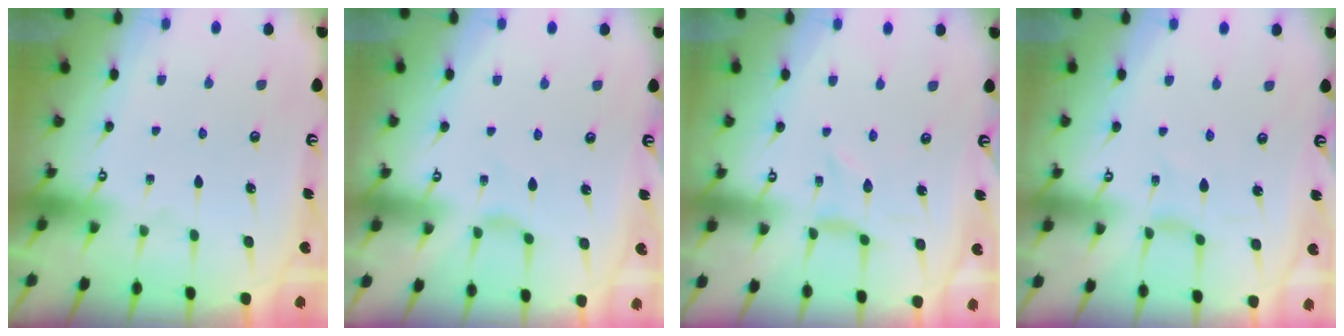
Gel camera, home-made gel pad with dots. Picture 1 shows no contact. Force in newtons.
{"total": 4.0, "press": 3.9, "slide": 0.7}
{"total": 0.0}
{"total": 2.0, "press": 2.0, "slide": 0.3}